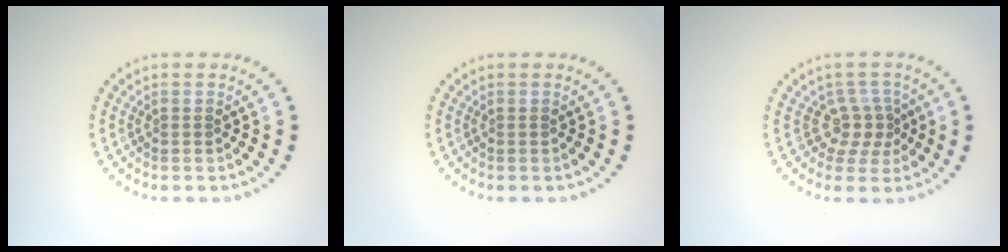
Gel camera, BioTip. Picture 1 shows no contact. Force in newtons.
{"total": 0.0}
{"total": 2.6, "press": 1.8, "slide": 1.9}